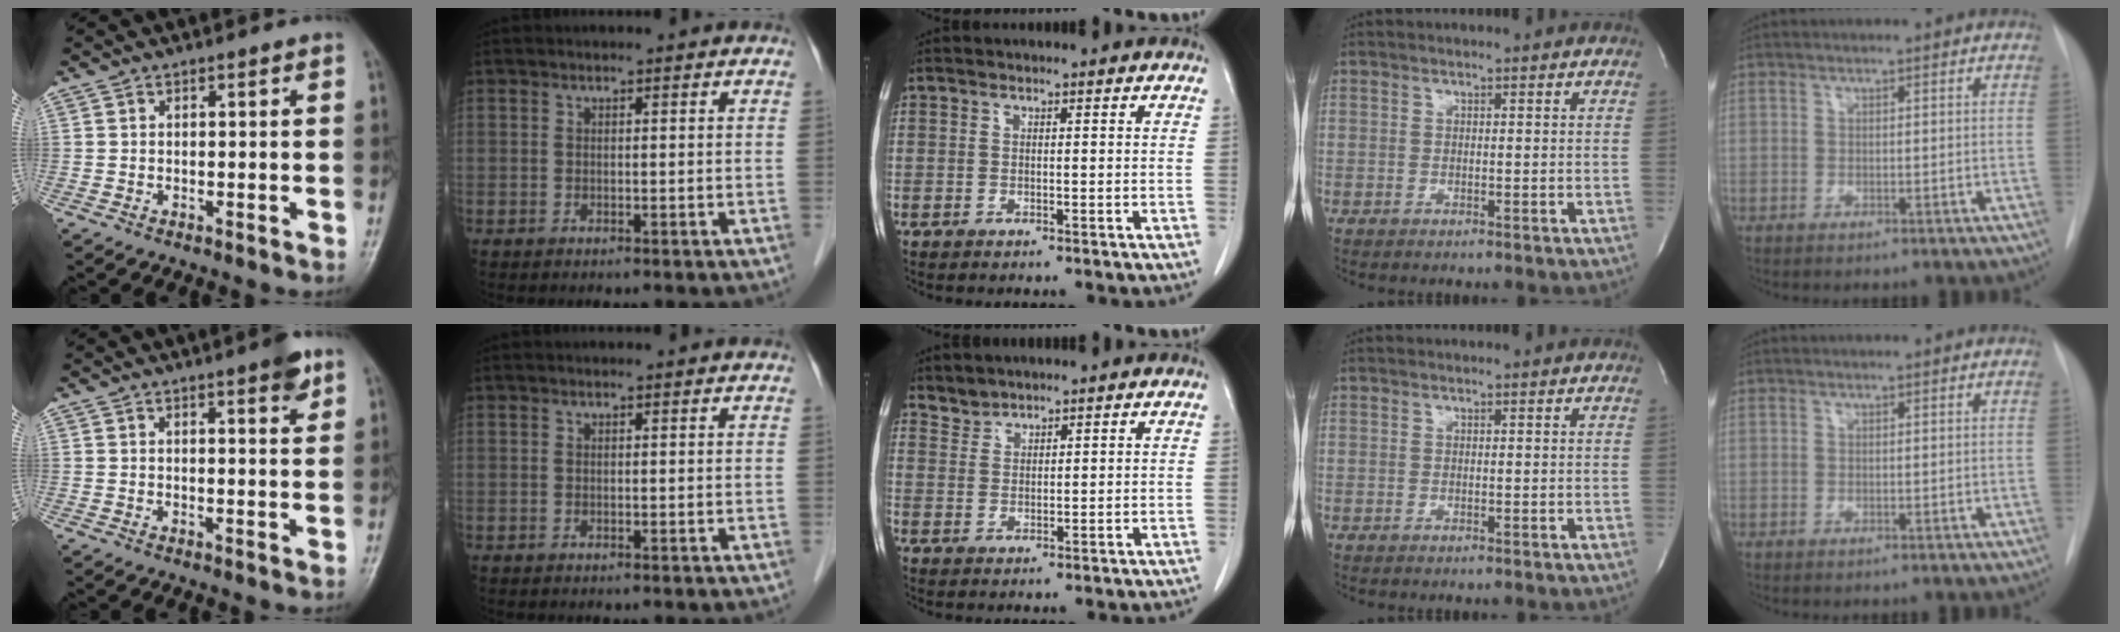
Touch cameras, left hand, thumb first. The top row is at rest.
{"thumb": {"total": 4.0, "force": [2.4, 0.9, 3.1], "torque": [-0.034, -0.012, 0.029]}, "middle": {"total": 2.1, "force": [2.0, 0.5, -0.4], "torque": [0.009, 0.005, 0.039]}}